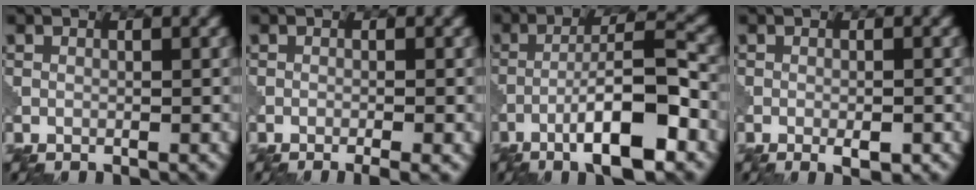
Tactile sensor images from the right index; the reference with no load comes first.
{"total": 2.4, "force": [-1.1, 0.6, 2.0], "torque": [-0.009, 0.002, -0.022]}
{"total": 7.3, "force": [-4.2, 0.6, 5.9], "torque": [-0.097, 0.019, -0.072]}
{"total": 1.4, "force": [-1.0, 0.1, 0.9], "torque": [-0.009, -0.002, -0.010]}